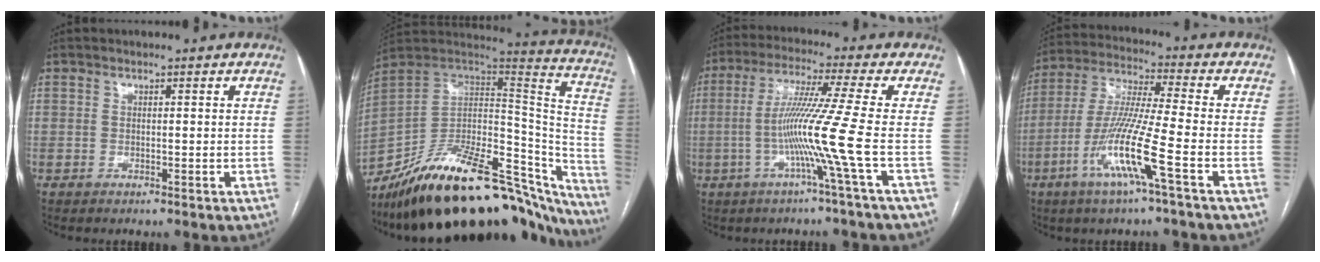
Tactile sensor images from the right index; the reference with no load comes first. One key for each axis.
{"total": 37.1, "fx": -28.3, "fy": 12.6, "fz": 20.5, "tx": -0.272, "ty": -0.013, "tz": -0.408}
{"total": 10.8, "fx": -2.9, "fy": -3.0, "fz": 10.0, "tx": -0.192, "ty": -0.007, "tz": -0.057}
{"total": 12.9, "fx": -5.4, "fy": -0.7, "fz": 11.7, "tx": -0.241, "ty": -0.009, "tz": -0.108}